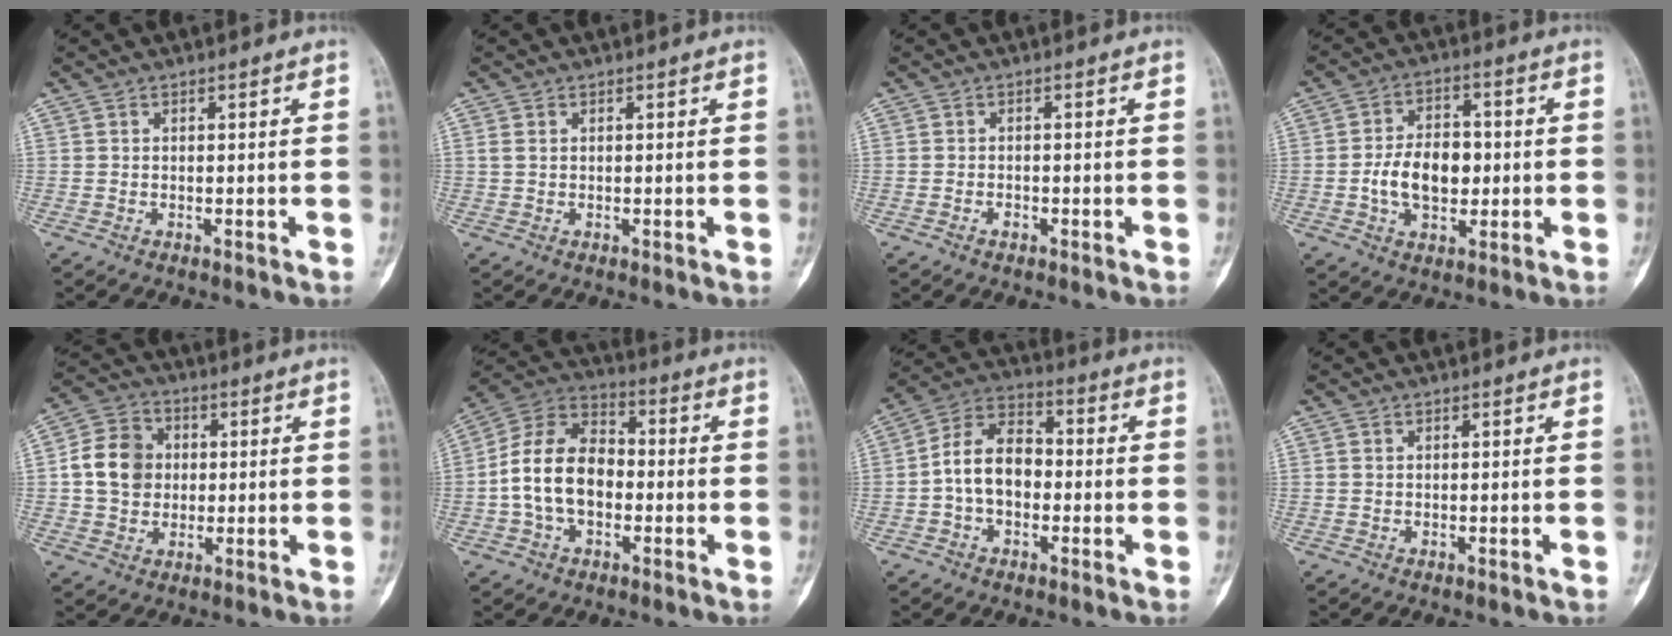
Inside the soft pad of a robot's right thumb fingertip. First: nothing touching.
{"total": 1.3, "force": [0.4, 0.8, 0.9], "torque": [-0.022, 0.005, 0.013]}
{"total": 1.1, "force": [-0.7, 0.7, 0.5], "torque": [-0.009, 0.005, -0.013]}
{"total": 10.5, "force": [-0.9, 6.8, 7.9], "torque": [-0.111, 0.014, -0.017]}
{"total": 10.3, "force": [0.7, 8.7, 5.4], "torque": [-0.074, 0.011, 0.006]}
{"total": 14.7, "force": [-1.6, 10.0, 10.7], "torque": [-0.186, 0.040, -0.036]}
{"total": 11.2, "force": [-1.2, 7.8, 8.0], "torque": [-0.127, 0.037, -0.035]}
{"total": 0.6, "force": [0.2, 0.4, 0.3], "torque": [-0.004, 0.001, 0.004]}